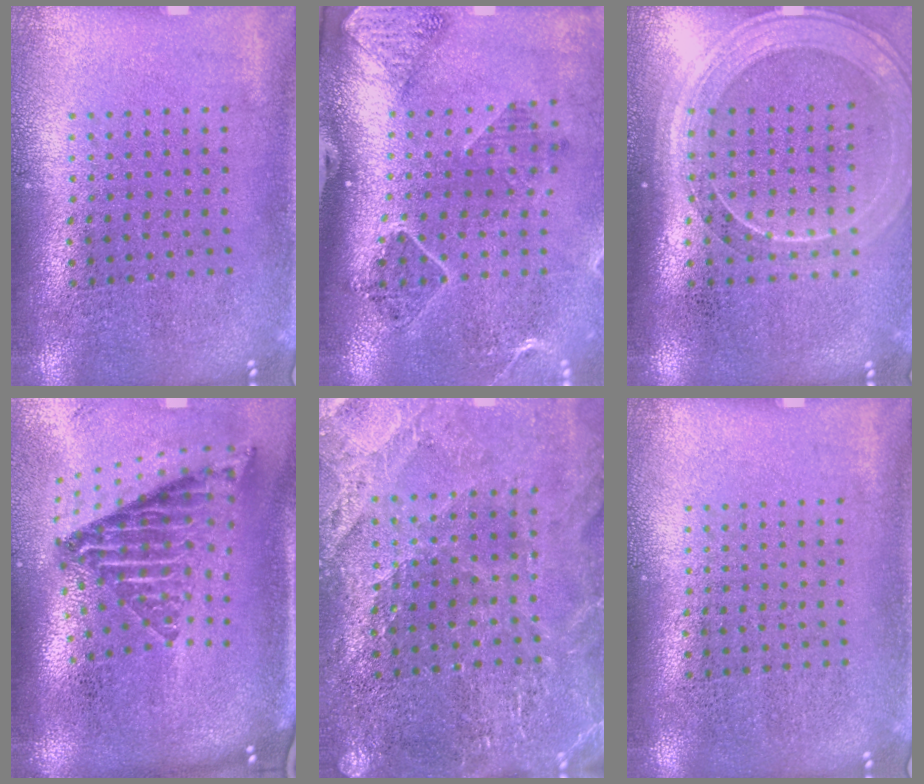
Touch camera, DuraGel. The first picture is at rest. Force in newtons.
{"total": 1.5, "press": 1.5, "slide": 0.1}
{"total": 1.7, "press": 1.5, "slide": 0.6}
{"total": 2.7, "press": 1.7, "slide": 2.1}
{"total": 2.6, "press": 2.6, "slide": 0.4}
{"total": 0.0}